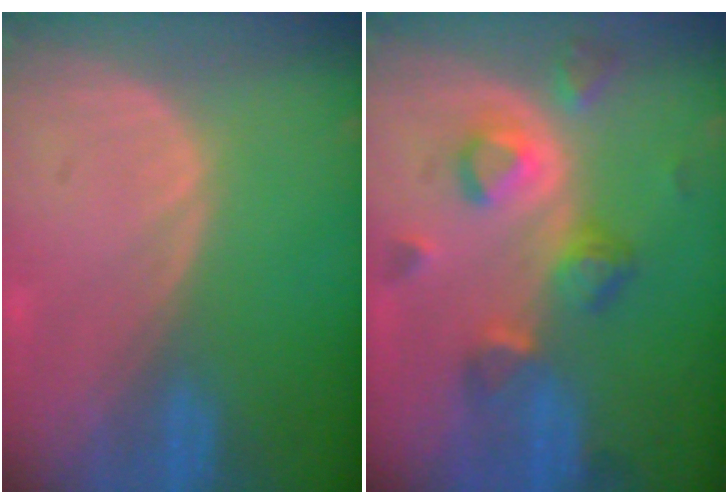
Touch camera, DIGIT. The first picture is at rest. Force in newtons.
{"total": 7.0, "press": 6.9, "slide": 1.2}